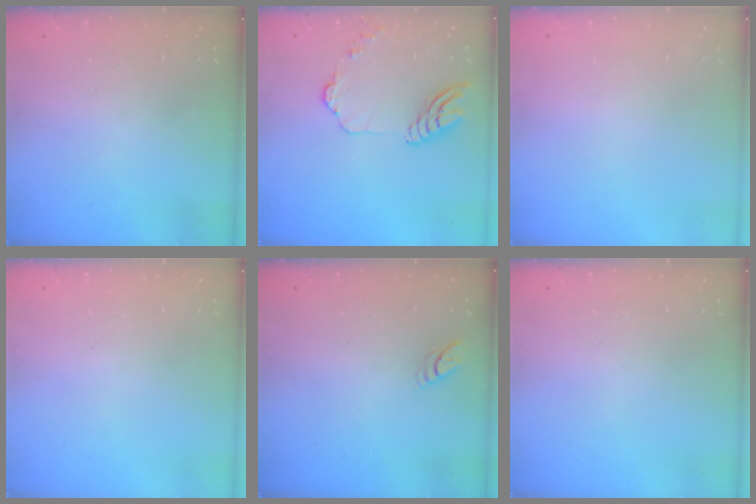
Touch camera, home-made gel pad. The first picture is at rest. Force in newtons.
{"total": 12.0, "press": 11.9, "slide": 1.5}
{"total": 0.0}
{"total": 0.0}
{"total": 3.8, "press": 3.8, "slide": 0.1}
{"total": 0.0}